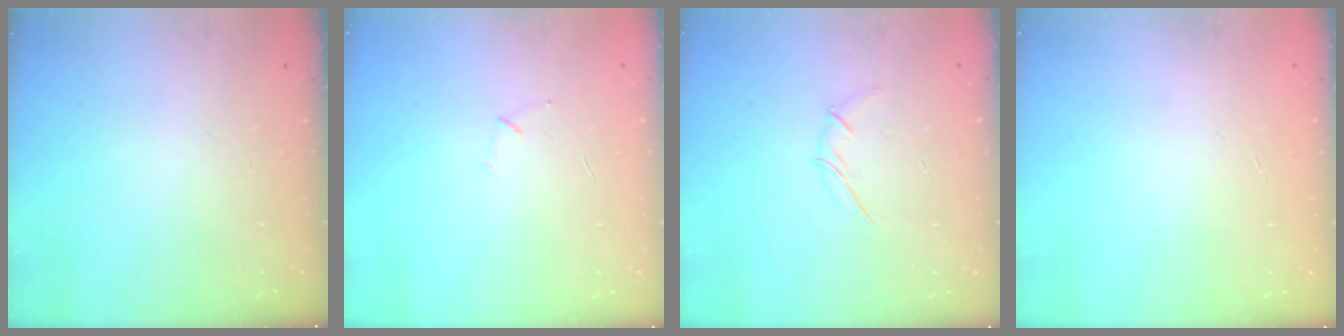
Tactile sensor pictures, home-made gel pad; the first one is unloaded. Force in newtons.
{"total": 4.1, "press": 3.9, "slide": 1.0}
{"total": 3.2, "press": 3.1, "slide": 0.9}
{"total": 0.0}